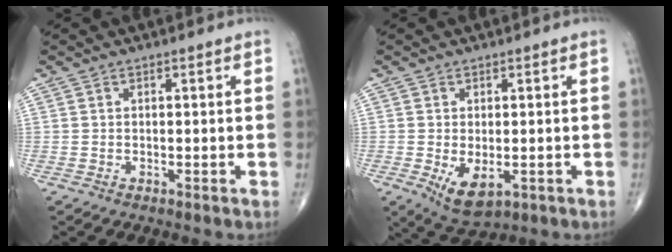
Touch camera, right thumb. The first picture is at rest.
{"total": 6.1, "force": [-1.5, 3.2, 5.0], "torque": [-0.081, -0.013, -0.012]}